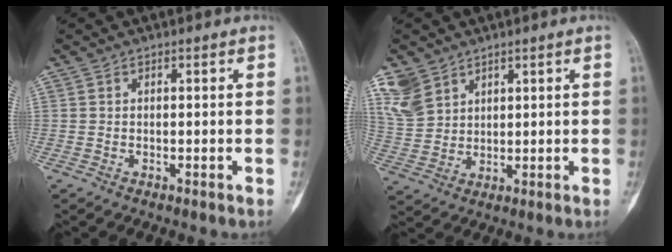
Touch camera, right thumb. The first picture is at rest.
{"total": 7.2, "force": [4.8, 4.8, 2.4], "torque": [-0.042, -0.018, 0.113]}